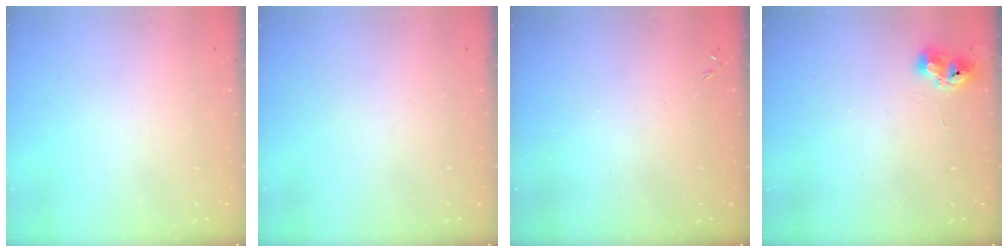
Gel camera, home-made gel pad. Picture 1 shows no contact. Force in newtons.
{"total": 0.0}
{"total": 0.0}
{"total": 7.5, "press": 7.4, "slide": 1.2}